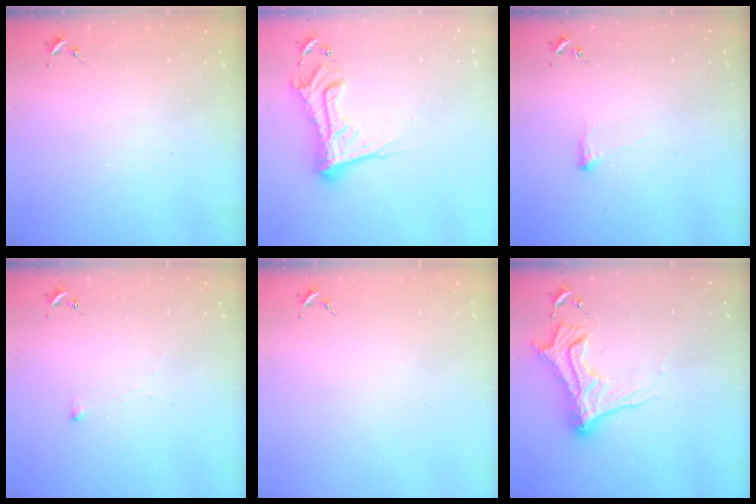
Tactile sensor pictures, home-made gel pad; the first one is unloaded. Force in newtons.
{"total": 16.7, "press": 16.6, "slide": 1.8}
{"total": 4.1, "press": 4.1, "slide": 0.7}
{"total": 2.5, "press": 2.5, "slide": 0.5}
{"total": 0.0}
{"total": 14.6, "press": 14.5, "slide": 1.5}